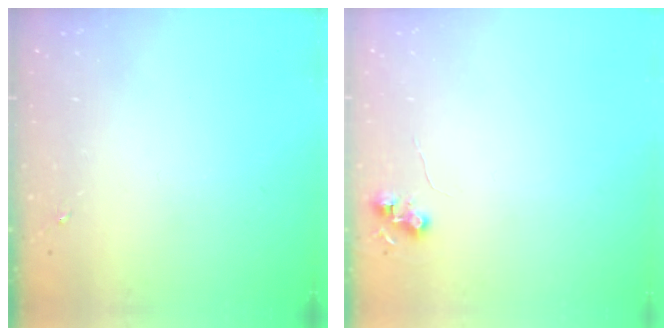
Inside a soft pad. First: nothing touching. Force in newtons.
{"total": 6.0, "press": 5.9, "slide": 0.7}